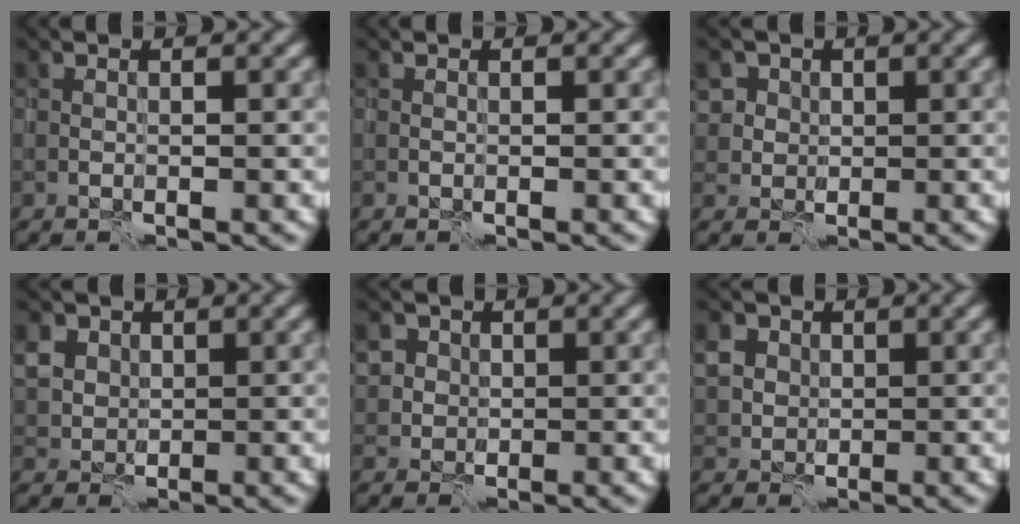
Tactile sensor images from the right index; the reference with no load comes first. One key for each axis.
{"total": 0.0}
{"total": 3.6, "fx": 1.4, "fy": 3.2, "fz": 0.9, "tx": -0.019, "ty": 0.004, "tz": 0.027}
{"total": 3.1, "fx": 1.2, "fy": 2.6, "fz": 1.2, "tx": -0.035, "ty": 0.002, "tz": 0.024}
{"total": 3.9, "fx": 1.2, "fy": 3.4, "fz": 1.3, "tx": -0.033, "ty": 0.011, "tz": 0.026}
{"total": 3.8, "fx": 1.2, "fy": 3.3, "fz": 1.4, "tx": -0.048, "ty": 0.008, "tz": 0.031}